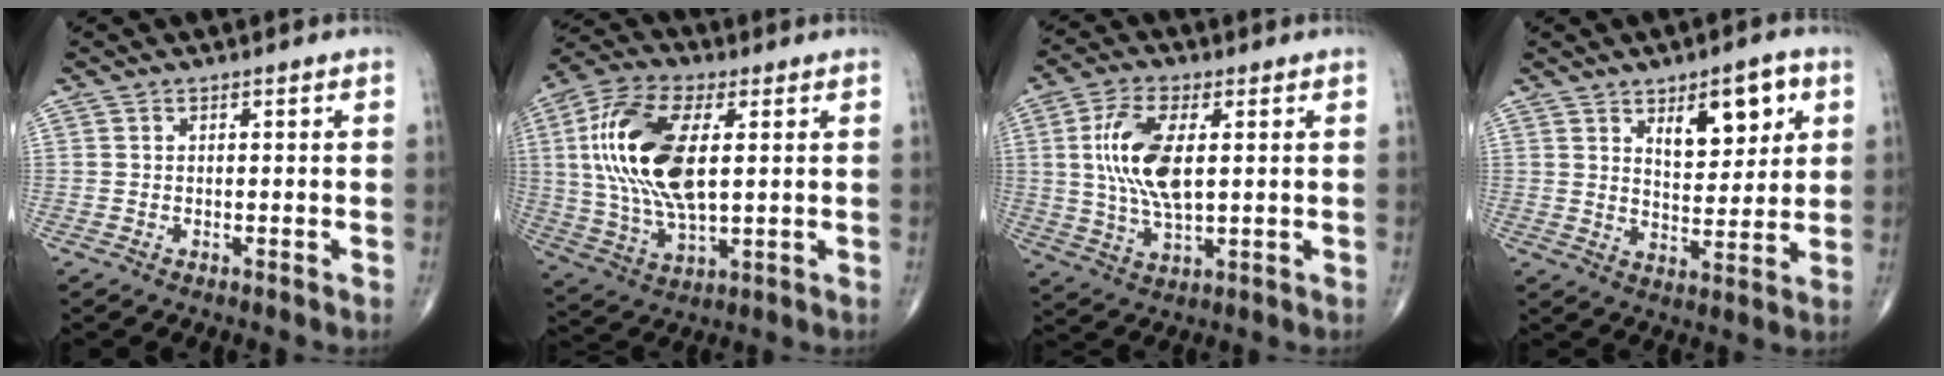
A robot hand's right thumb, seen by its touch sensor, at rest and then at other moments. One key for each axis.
{"total": 19.2, "fx": 3.2, "fy": 9.0, "fz": 16.7, "tx": -0.345, "ty": -0.002, "tz": 0.059}
{"total": 12.1, "fx": 1.9, "fy": 5.3, "fz": 10.7, "tx": -0.220, "ty": -0.007, "tz": 0.040}
{"total": 10.6, "fx": 4.8, "fy": 4.8, "fz": 8.2, "tx": -0.090, "ty": -0.028, "tz": 0.076}